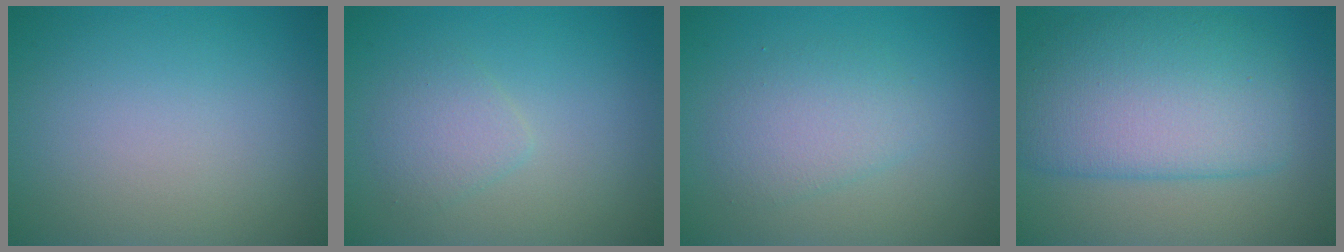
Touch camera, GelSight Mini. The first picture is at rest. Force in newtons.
{"total": 1.9, "press": 1.9, "slide": 0.1}
{"total": 2.7, "press": 2.7, "slide": 0.1}
{"total": 7.9, "press": 7.9, "slide": 0.1}